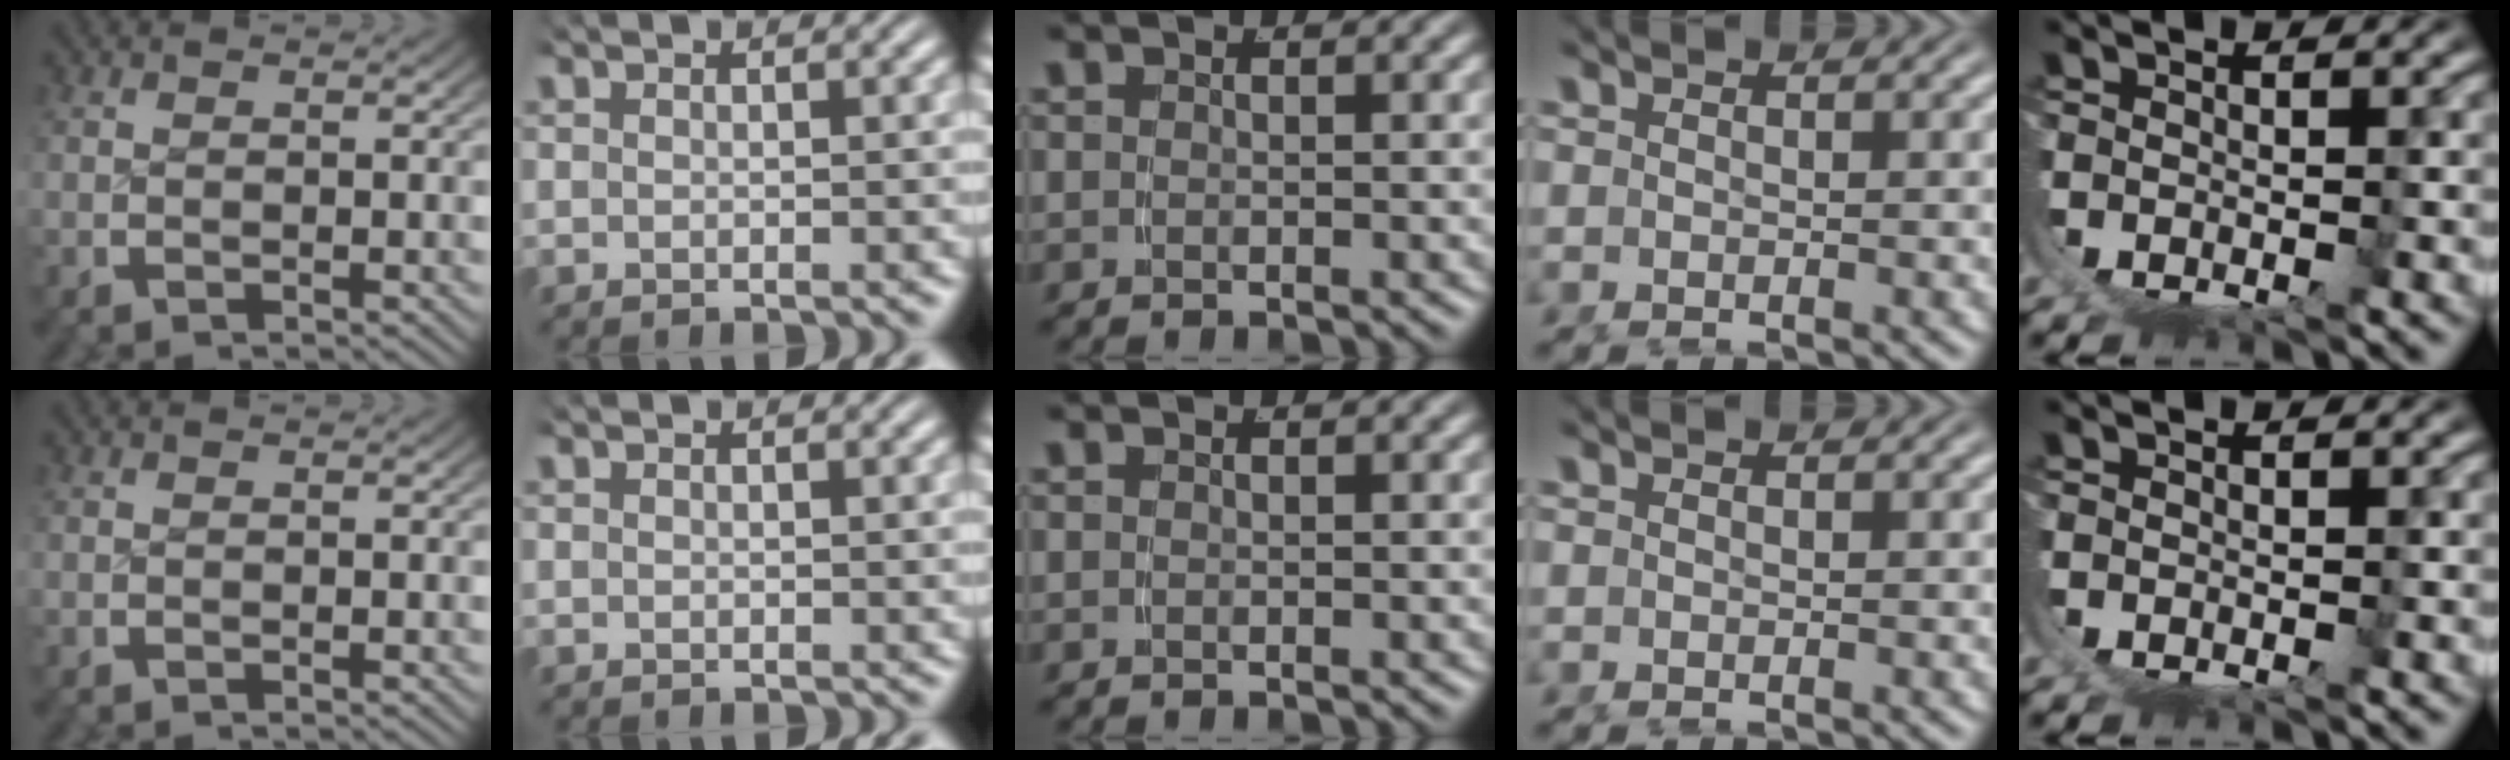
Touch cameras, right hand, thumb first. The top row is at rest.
{}